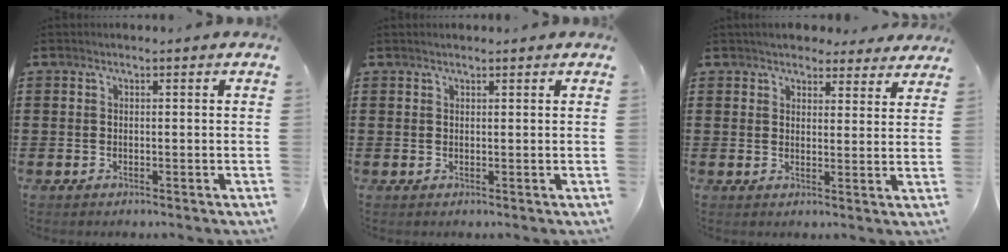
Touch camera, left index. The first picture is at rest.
{"total": 0.5, "force": [0.5, 0.0, 0.2], "torque": [-0.005, -0.001, 0.010]}
{"total": 3.9, "force": [3.7, 0.8, 0.6], "torque": [-0.023, -0.009, 0.069]}